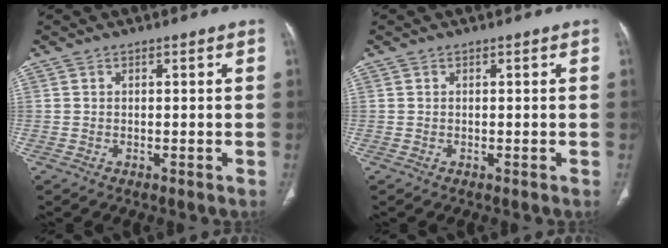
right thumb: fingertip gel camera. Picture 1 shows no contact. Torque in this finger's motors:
{"motor_torque": [0.02, -0.01, 0.02, -0.01, 0.00]}